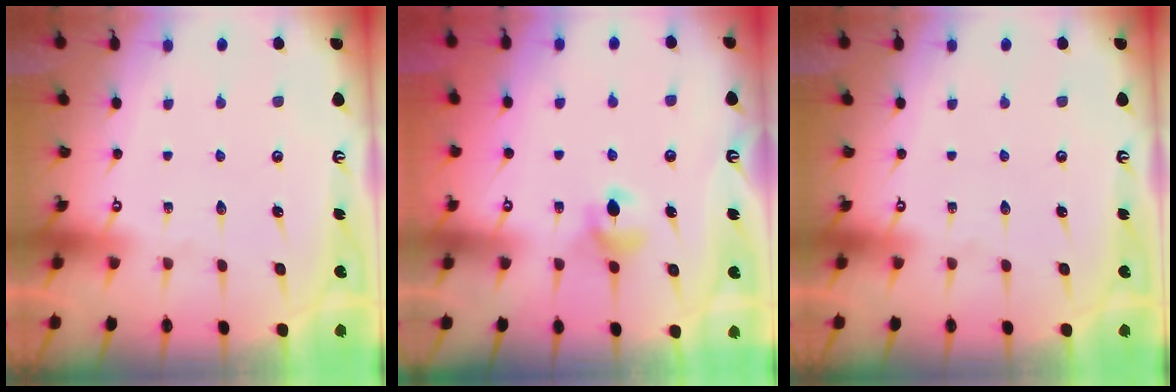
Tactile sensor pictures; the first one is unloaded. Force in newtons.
{"total": 5.9, "press": 5.9, "slide": 0.6}
{"total": 0.0}